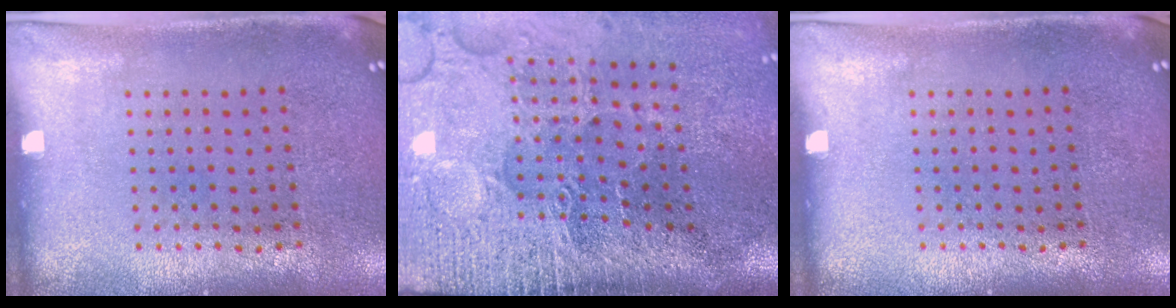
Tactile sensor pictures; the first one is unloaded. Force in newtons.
{"total": 5.0, "press": 4.1, "slide": 2.8}
{"total": 0.0}